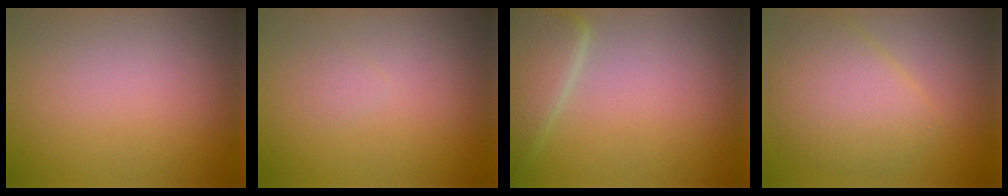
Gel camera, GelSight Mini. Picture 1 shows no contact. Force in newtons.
{"total": 0.6, "press": 0.6, "slide": 0.1}
{"total": 4.4, "press": 4.4, "slide": 0.3}
{"total": 5.5, "press": 5.5, "slide": 0.2}